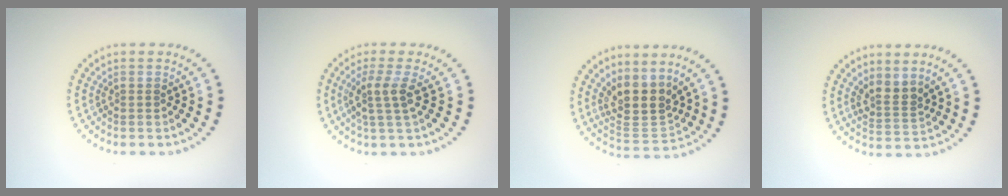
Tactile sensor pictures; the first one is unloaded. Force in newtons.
{"total": 2.5, "press": 1.9, "slide": 1.7}
{"total": 4.2, "press": 3.6, "slide": 2.2}
{"total": 2.4, "press": 1.8, "slide": 1.6}